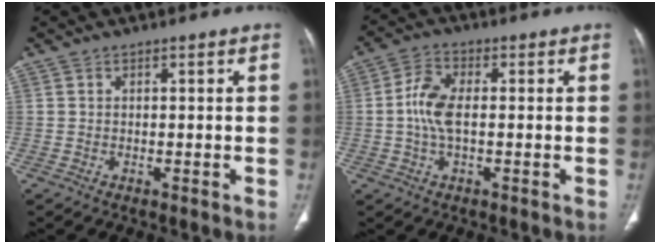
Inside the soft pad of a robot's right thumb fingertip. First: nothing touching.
{"total": 6.6, "force": [-0.1, 3.3, 5.7], "torque": [-0.126, 0.013, -0.008]}